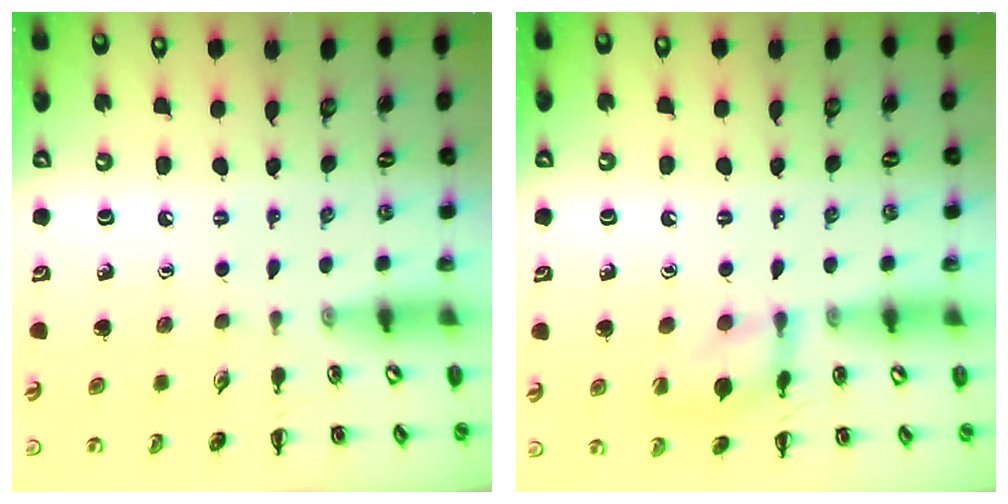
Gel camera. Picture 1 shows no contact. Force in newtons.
{"total": 11.4, "press": 11.3, "slide": 1.5}